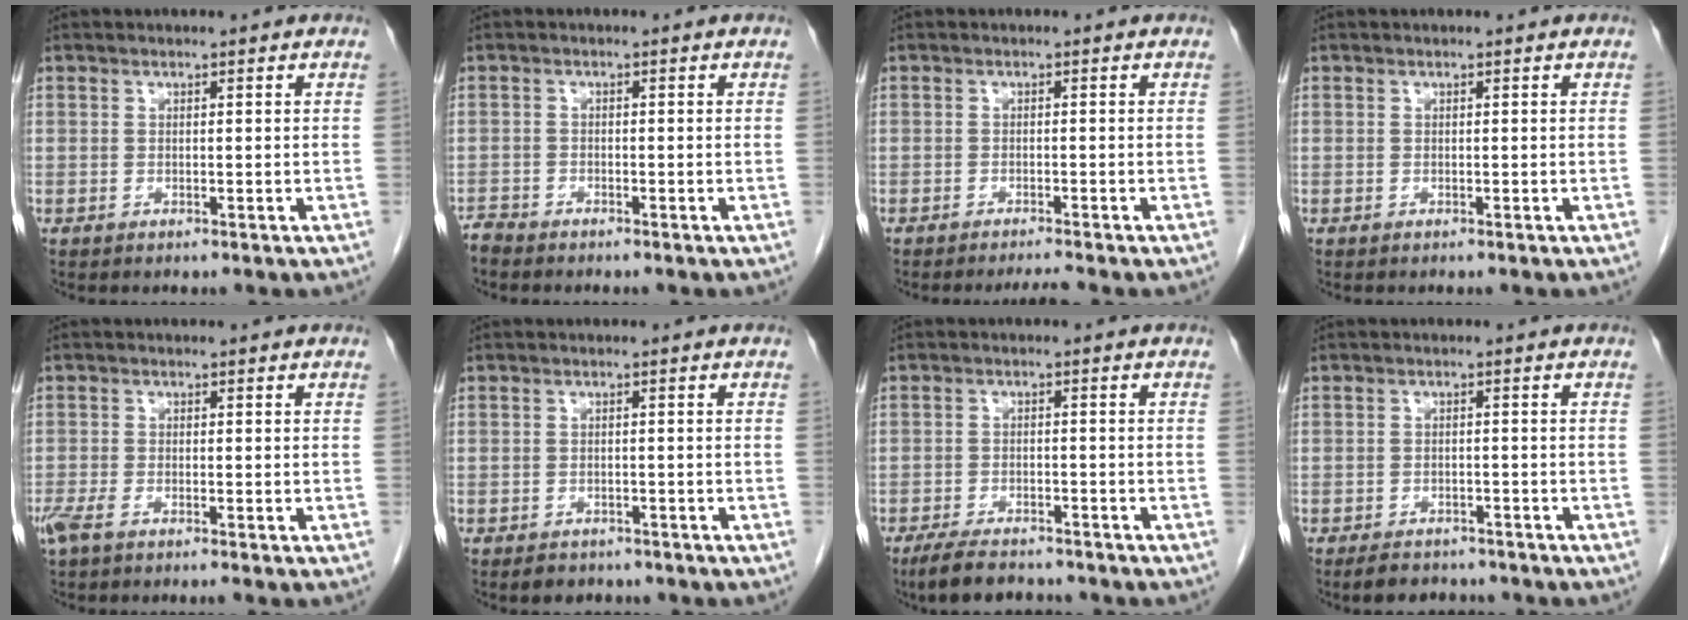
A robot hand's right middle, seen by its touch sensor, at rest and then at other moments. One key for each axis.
{"total": 1.6, "fx": -1.6, "fy": 0.1, "fz": 0.0, "tx": -0.001, "ty": -0.006, "tz": -0.032}
{"total": 2.0, "fx": -1.8, "fy": -0.8, "fz": 0.5, "tx": -0.010, "ty": -0.009, "tz": -0.030}
{"total": 0.0}
{"total": 3.0, "fx": -2.1, "fy": 0.5, "fz": 2.0, "tx": -0.038, "ty": -0.006, "tz": -0.042}
{"total": 3.0, "fx": -2.4, "fy": 1.6, "fz": 0.6, "tx": -0.016, "ty": 0.002, "tz": -0.030}
{"total": 6.7, "fx": -5.7, "fy": 1.9, "fz": 2.9, "tx": -0.055, "ty": -0.013, "tz": -0.095}
{"total": 5.1, "fx": -4.4, "fy": 2.1, "fz": 1.5, "tx": -0.026, "ty": -0.002, "tz": -0.062}